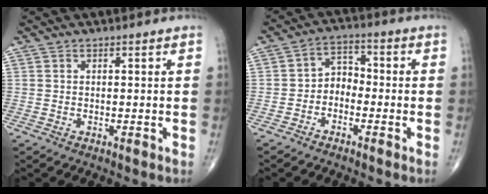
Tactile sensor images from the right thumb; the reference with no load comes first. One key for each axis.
{"total": 4.6, "fx": -1.8, "fy": 3.4, "fz": 2.5, "tx": -0.022, "ty": 0.031, "tz": -0.046}